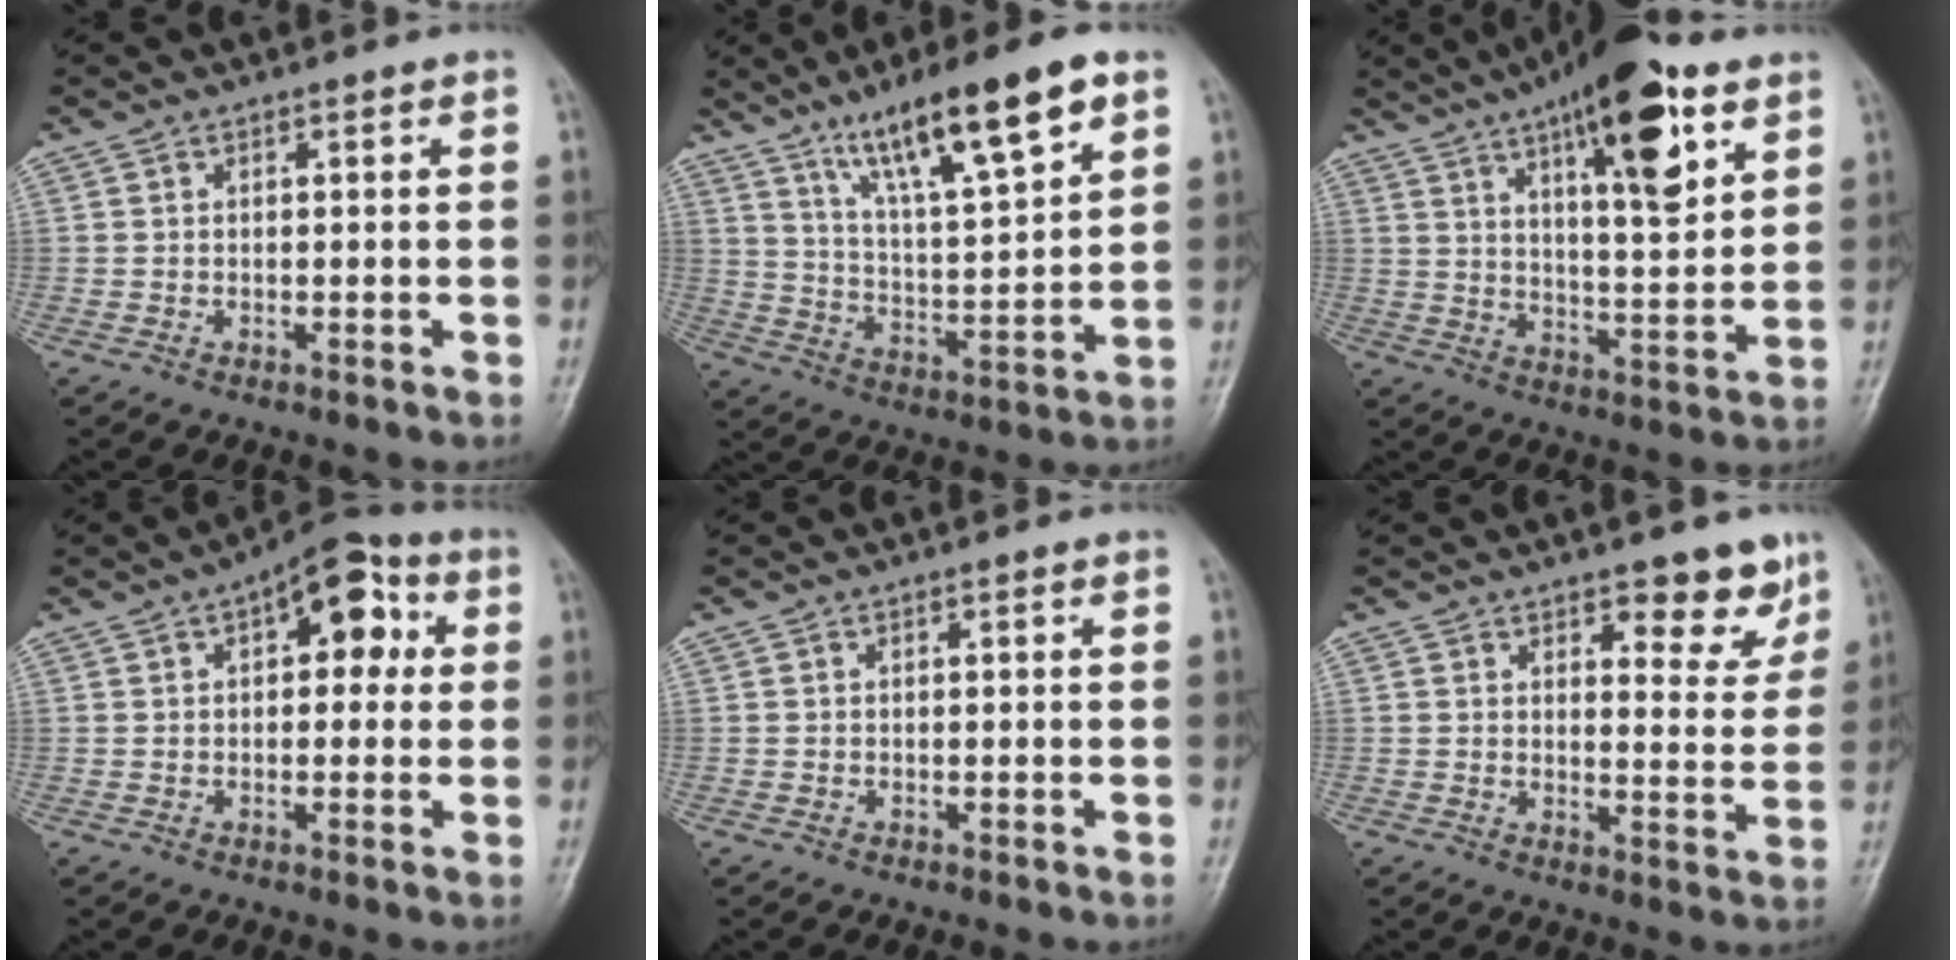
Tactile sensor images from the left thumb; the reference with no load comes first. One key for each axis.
{"total": 17.2, "fx": 10.5, "fy": 3.2, "fz": 13.2, "tx": -0.211, "ty": -0.044, "tz": 0.190}
{"total": 18.2, "fx": 9.5, "fy": 5.7, "fz": 14.5, "tx": -0.197, "ty": -0.035, "tz": 0.147}
{"total": 10.2, "fx": 3.0, "fy": 5.4, "fz": 8.1, "tx": -0.069, "ty": 0.018, "tz": 0.027}
{"total": 0.0}
{"total": 7.4, "fx": 5.1, "fy": 3.3, "fz": 4.3, "tx": -0.018, "ty": -0.033, "tz": 0.065}